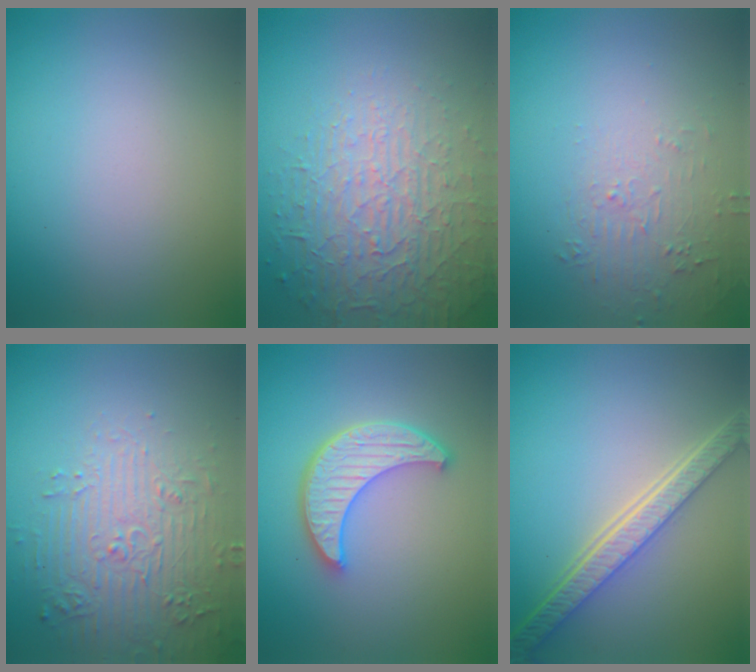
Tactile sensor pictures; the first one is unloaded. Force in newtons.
{"total": 5.9, "press": 4.7, "slide": 3.5}
{"total": 1.7, "press": 0.5, "slide": 1.7}
{"total": 4.6, "press": 4.2, "slide": 1.9}
{"total": 4.9, "press": 3.9, "slide": 2.9}
{"total": 5.4, "press": 4.0, "slide": 3.6}